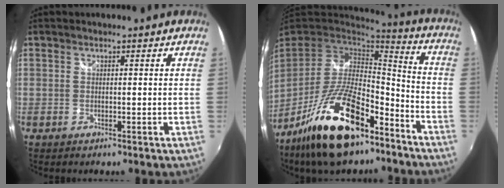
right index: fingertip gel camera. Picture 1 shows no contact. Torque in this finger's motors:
{"motor_torque": [0.78, -0.64, 1.05, 0.21]}